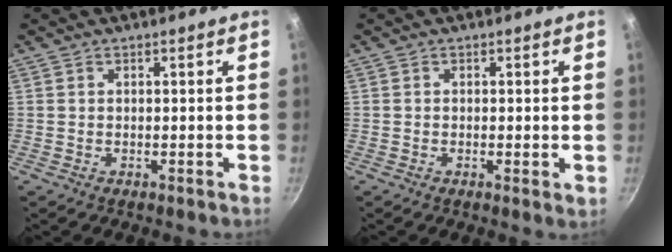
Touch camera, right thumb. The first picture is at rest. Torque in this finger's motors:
{"motor_torque": [-0.06, 0.12, -0.11, -0.08, -0.05]}